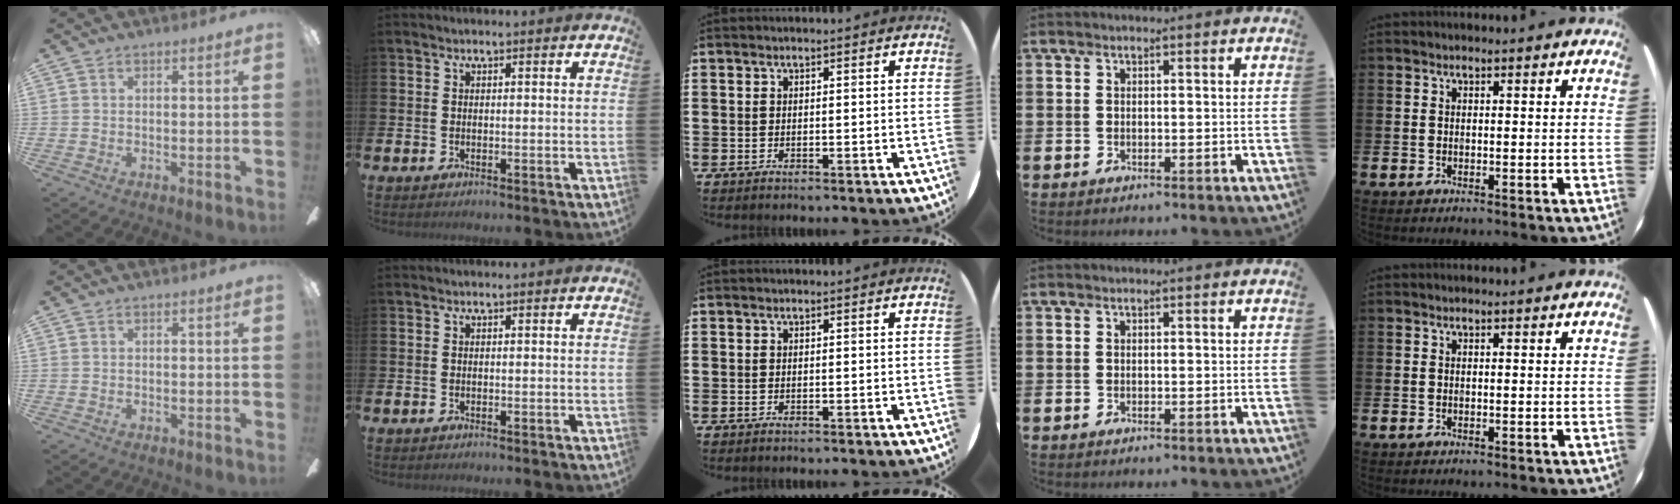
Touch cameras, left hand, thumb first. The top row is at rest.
{}